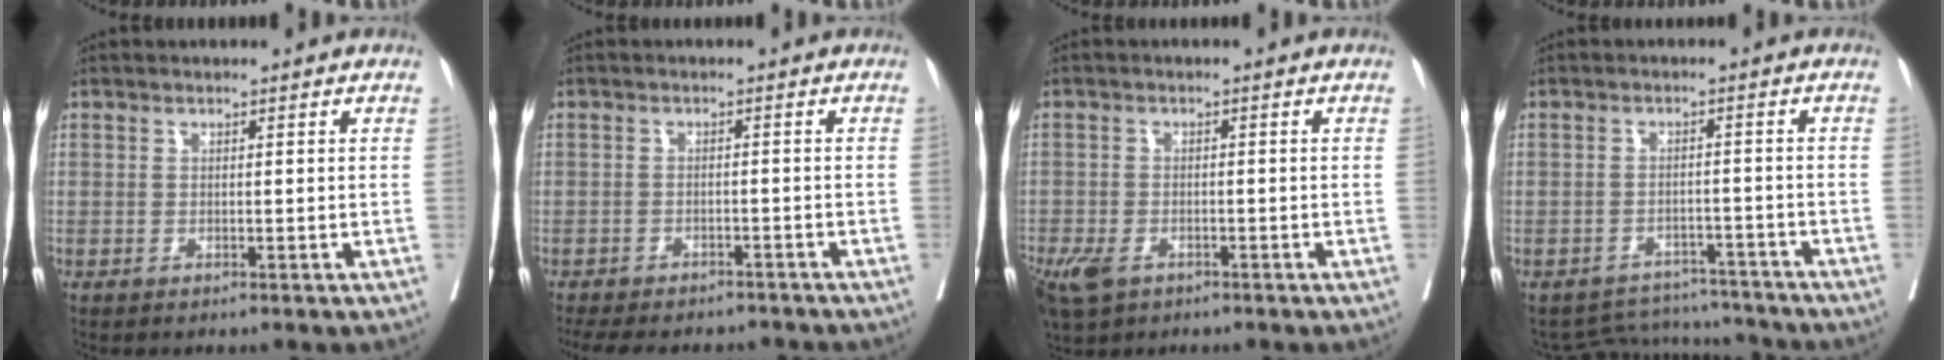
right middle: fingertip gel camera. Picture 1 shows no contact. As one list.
[{"total": 11.8, "force": [-10.3, 4.4, 3.8], "torque": [-0.071, 0.000, -0.132]}, {"total": 8.9, "force": [-5.2, 5.3, 4.9], "torque": [-0.124, -0.014, -0.083]}, {"total": 7.7, "force": [-7.5, 1.5, -1.2], "torque": [0.019, 0.022, -0.102]}]